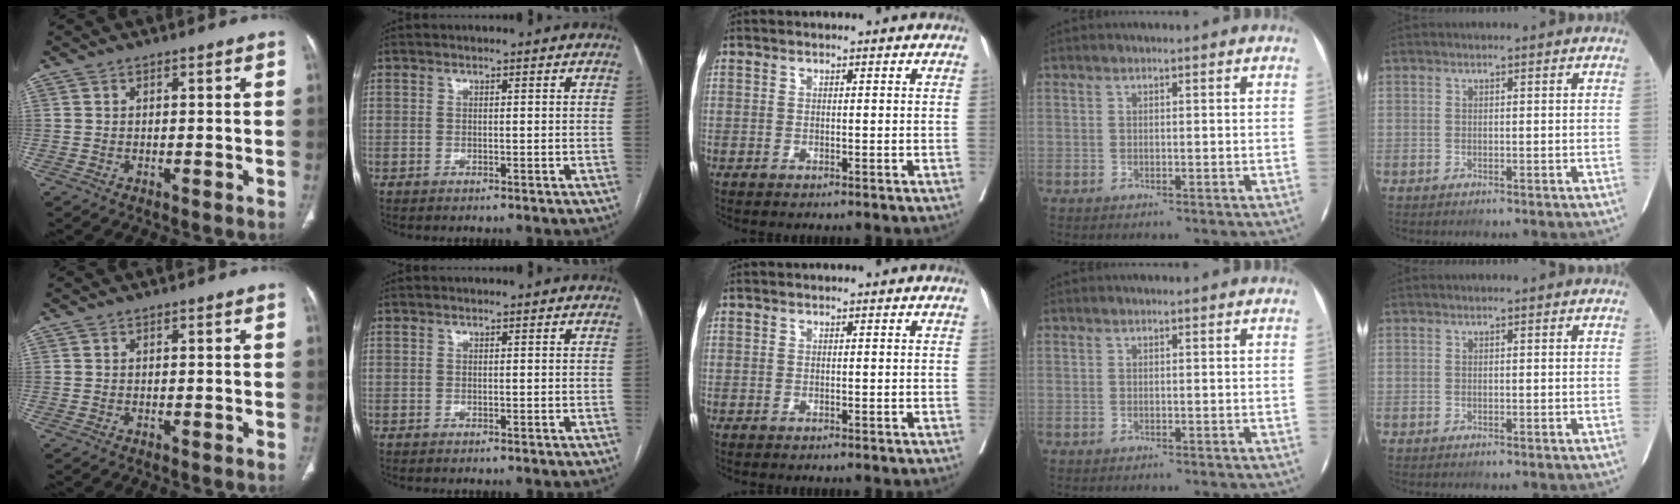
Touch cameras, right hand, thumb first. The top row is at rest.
{}